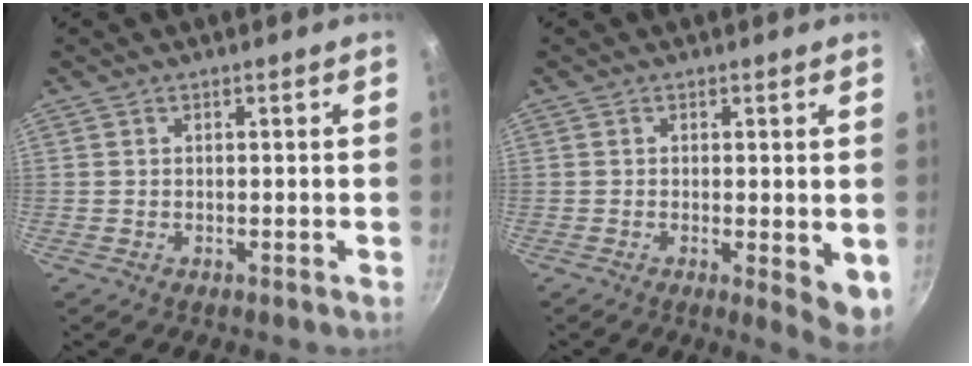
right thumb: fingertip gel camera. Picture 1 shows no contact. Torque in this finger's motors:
{"motor_torque": [0.01, 0.37, 0.07, -0.12, 0.00]}